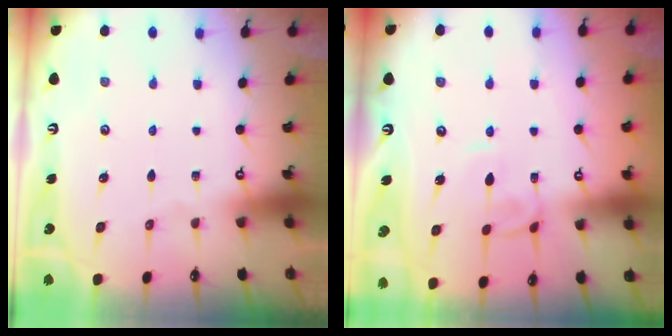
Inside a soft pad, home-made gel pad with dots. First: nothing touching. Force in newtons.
{"total": 2.9, "press": 2.9, "slide": 0.2}